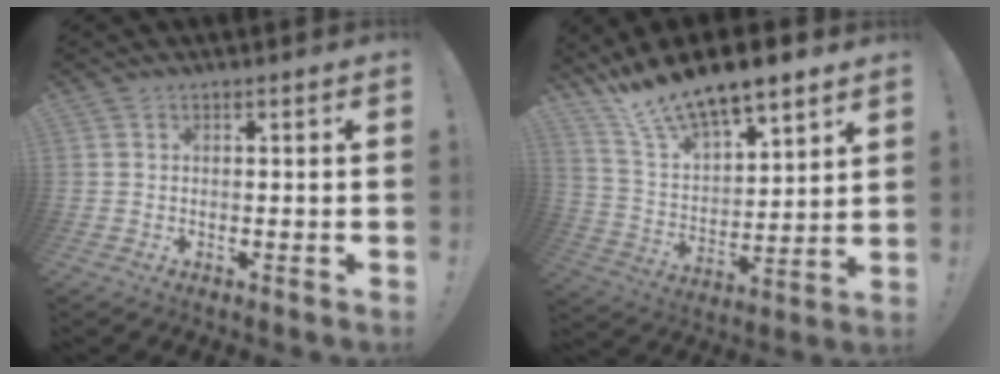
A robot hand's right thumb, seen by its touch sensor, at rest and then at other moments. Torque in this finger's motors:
{"motor_torque": [1.41, 2.68, 0.42, 0.20, 0.23]}